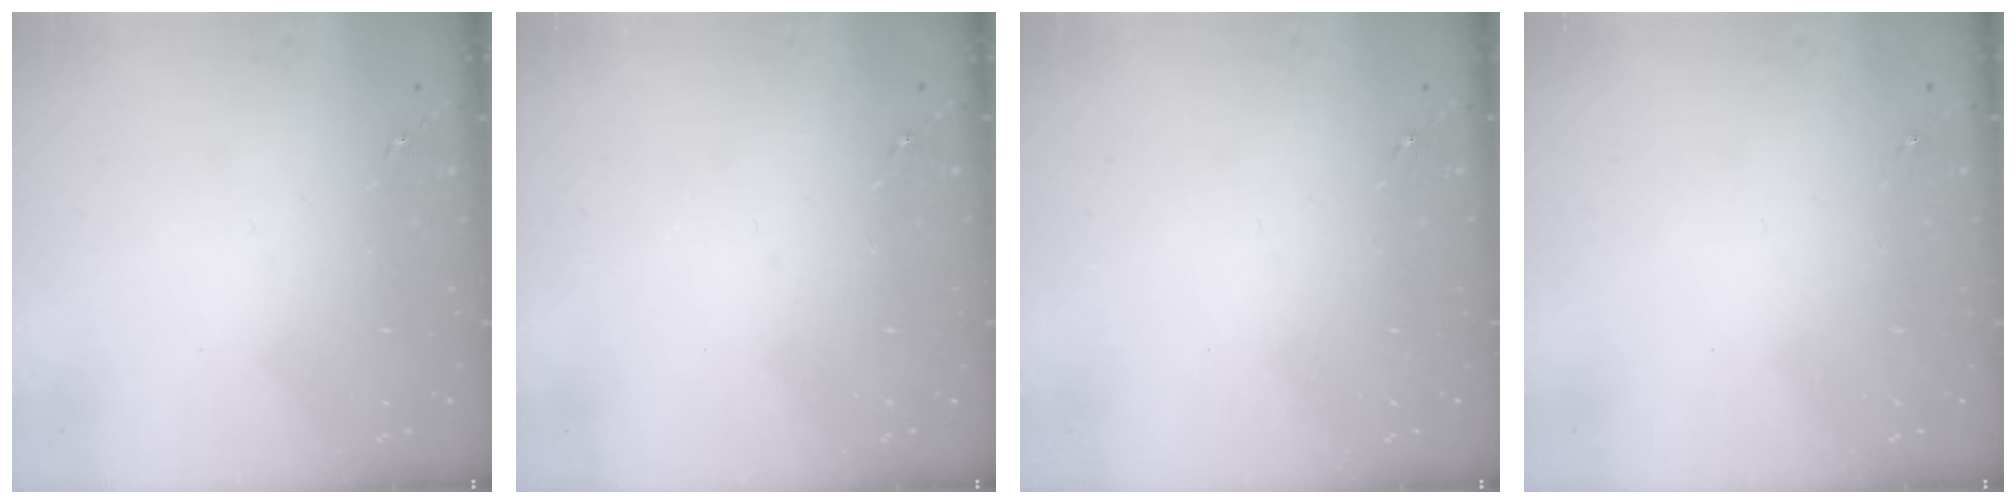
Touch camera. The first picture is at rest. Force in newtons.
{"total": 0.0}
{"total": 0.0}
{"total": 0.0}